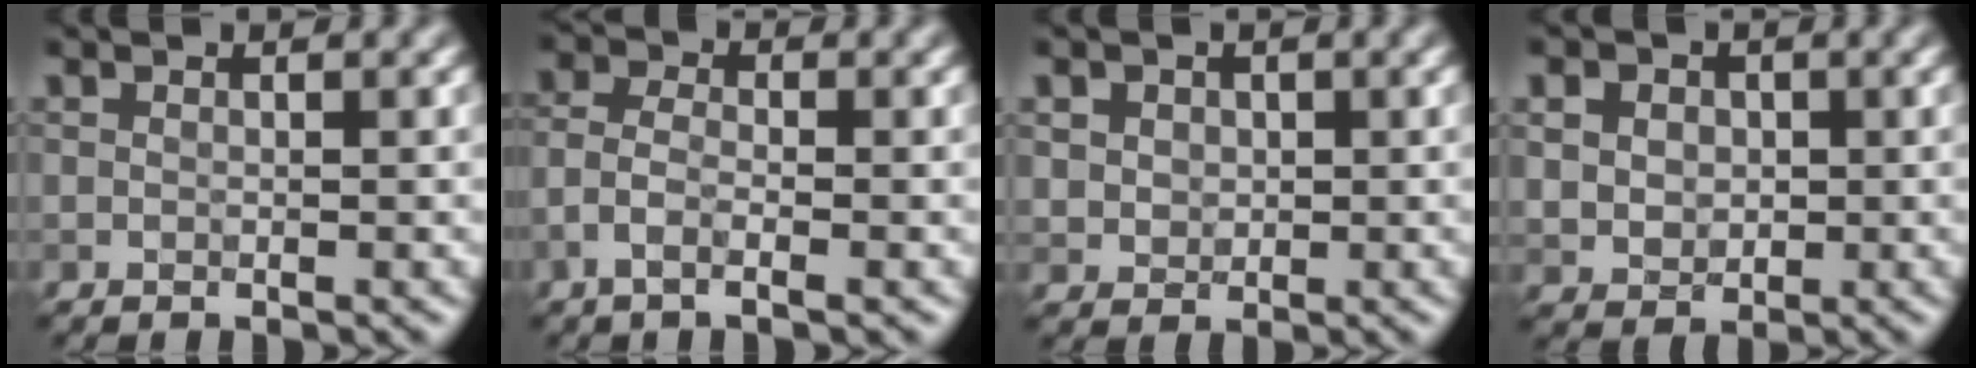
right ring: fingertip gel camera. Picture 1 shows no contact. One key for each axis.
{"total": 2.6, "fx": -1.3, "fy": 1.0, "fz": 2.1, "tx": -0.047, "ty": 0.003, "tz": -0.036}
{"total": 3.2, "fx": 1.3, "fy": 2.6, "fz": 1.4, "tx": -0.036, "ty": 0.006, "tz": 0.027}
{"total": 5.4, "fx": 1.9, "fy": 4.3, "fz": 2.6, "tx": -0.060, "ty": 0.020, "tz": 0.020}